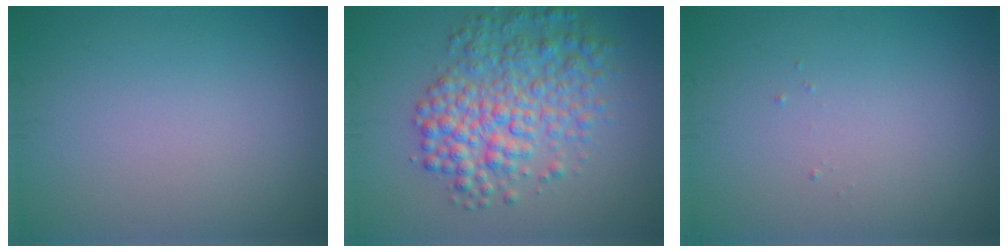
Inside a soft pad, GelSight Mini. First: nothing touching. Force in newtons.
{"total": 6.1, "press": 6.1, "slide": 0.1}
{"total": 0.0}